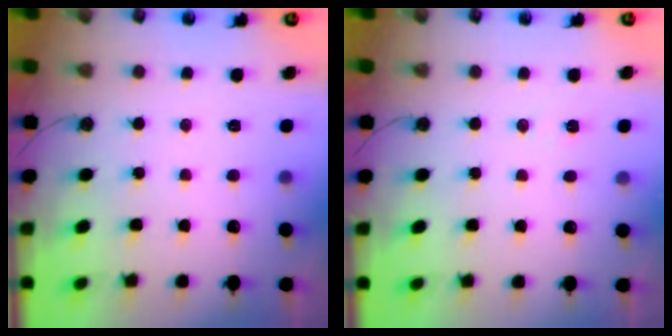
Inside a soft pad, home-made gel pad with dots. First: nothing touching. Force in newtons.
{"total": 5.3, "press": 2.9, "slide": 4.5}